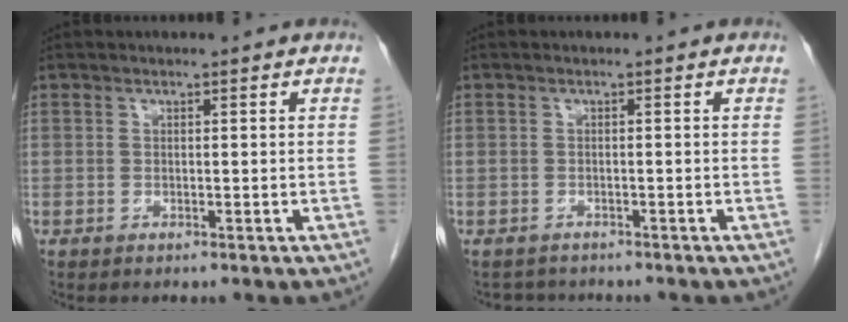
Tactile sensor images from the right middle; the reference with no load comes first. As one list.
[{"total": 2.5, "force": [-2.3, 0.9, -0.2], "torque": [0.001, -0.004, -0.034]}]